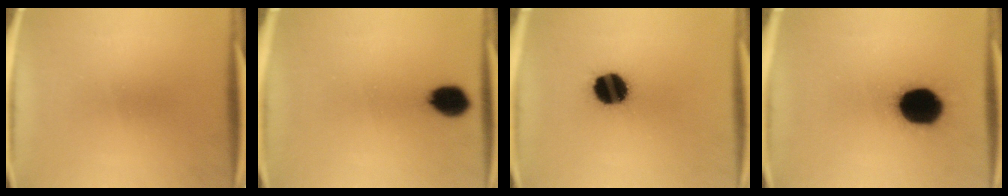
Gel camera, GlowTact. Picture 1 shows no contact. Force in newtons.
{"total": 7.5}
{"total": 13.3}
{"total": 17.8}